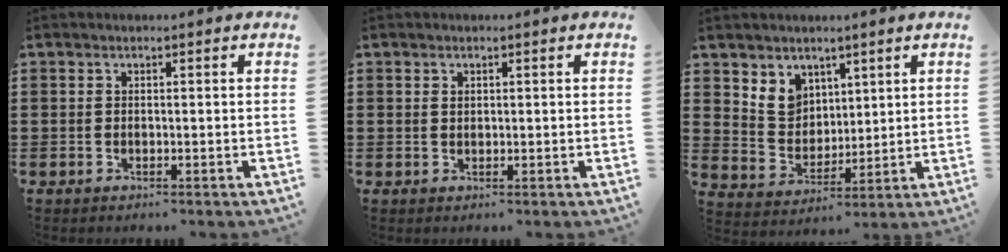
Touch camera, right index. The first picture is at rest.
{"total": 0.7, "force": [0.3, 0.5, 0.3], "torque": [-0.009, 0.002, 0.007]}
{"total": 6.0, "force": [3.7, 4.6, 0.7], "torque": [-0.045, -0.001, 0.072]}